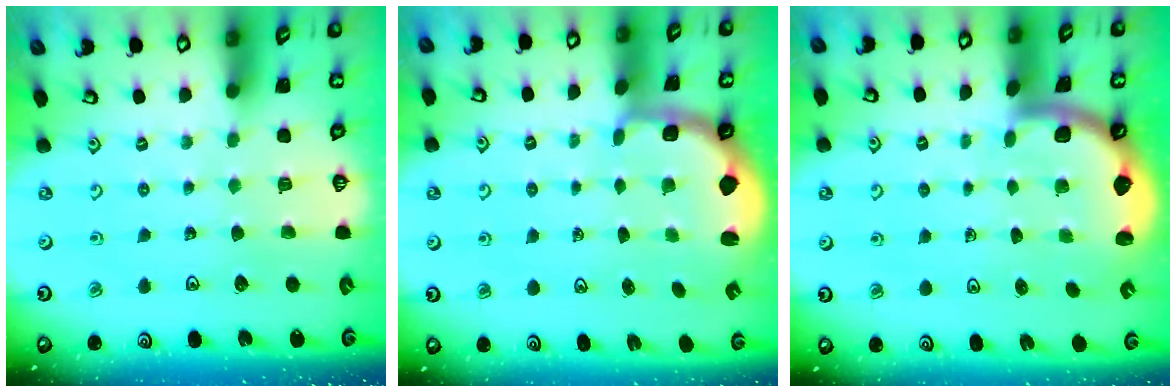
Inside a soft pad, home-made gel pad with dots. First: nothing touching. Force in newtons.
{"total": 2.1, "press": 1.4, "slide": 1.6}
{"total": 1.9, "press": 1.9, "slide": 0.3}